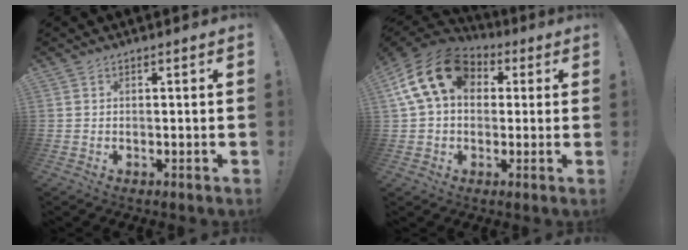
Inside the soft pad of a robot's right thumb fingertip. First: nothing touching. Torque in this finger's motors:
{"motor_torque": [2.45, 2.55, 1.50, 0.13, 0.14]}